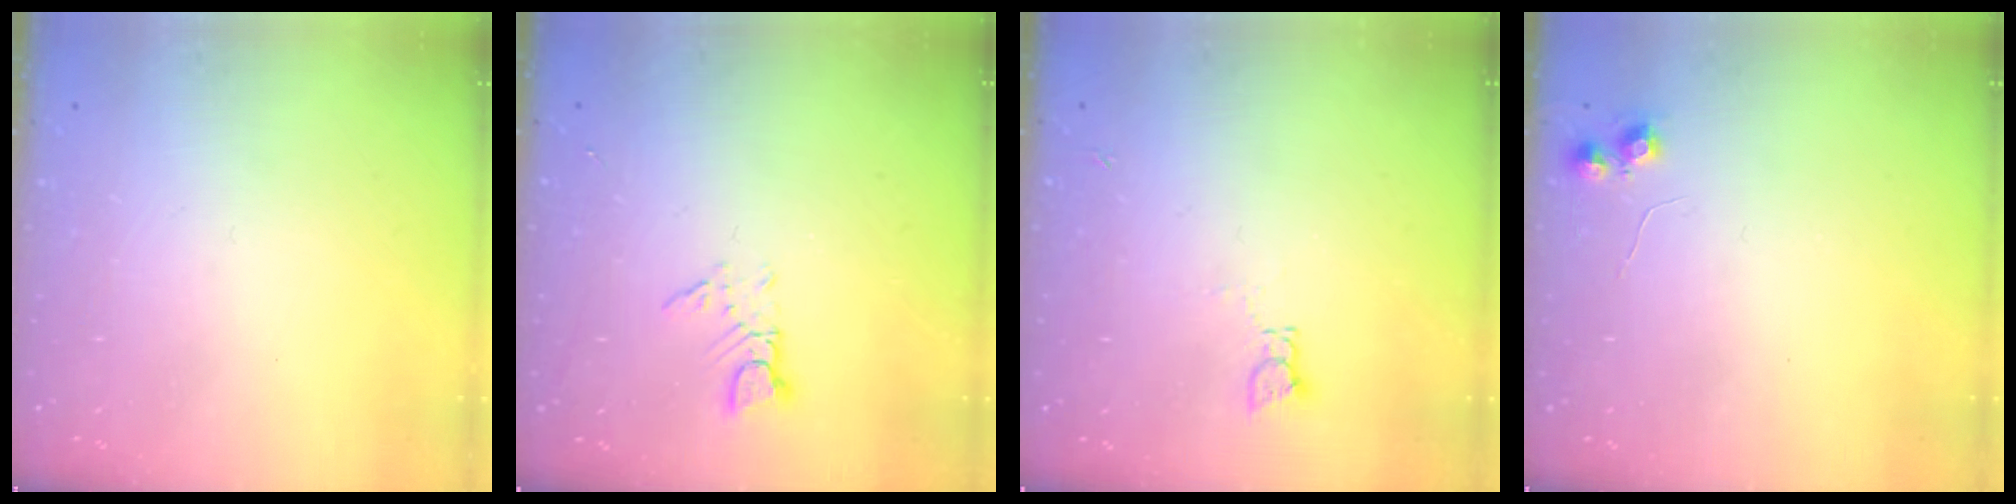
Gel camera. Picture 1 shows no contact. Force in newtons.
{"total": 3.1, "press": 3.1, "slide": 0.2}
{"total": 1.8, "press": 1.7, "slide": 0.2}
{"total": 5.9, "press": 5.8, "slide": 0.8}